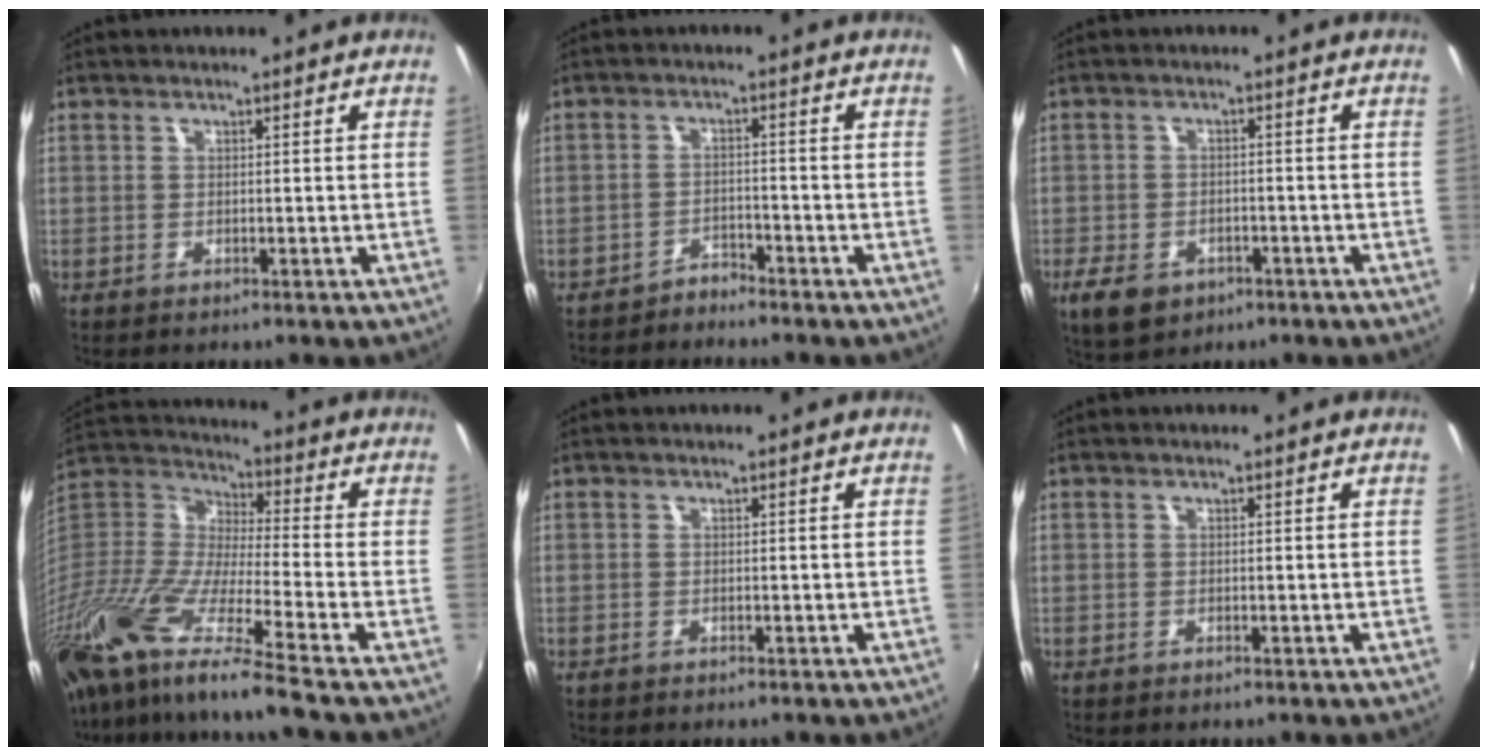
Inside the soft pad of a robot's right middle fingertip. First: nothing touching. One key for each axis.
{"total": 2.6, "fx": -2.5, "fy": 0.5, "fz": 0.1, "tx": -0.005, "ty": 0.003, "tz": -0.043}
{"total": 7.8, "fx": -4.3, "fy": 5.0, "fz": 4.2, "tx": -0.104, "ty": -0.014, "tz": -0.068}
{"total": 23.2, "fx": -17.3, "fy": 0.1, "fz": 15.5, "tx": -0.282, "ty": -0.060, "tz": -0.331}
{"total": 0.0}
{"total": 0.0}